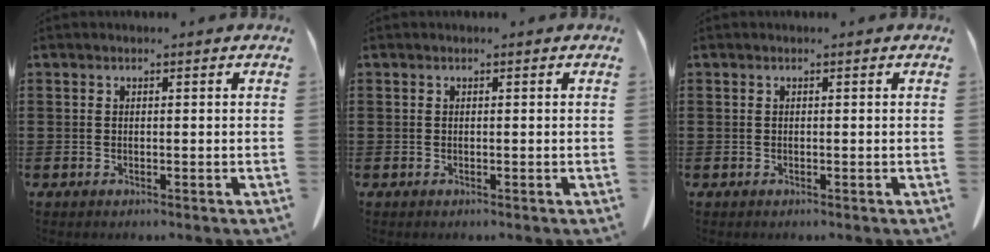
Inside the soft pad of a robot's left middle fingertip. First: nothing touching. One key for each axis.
{"total": 0.0}
{"total": 0.0}